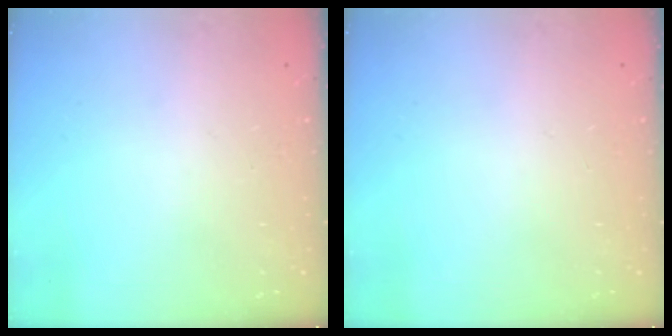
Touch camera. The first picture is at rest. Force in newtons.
{"total": 0.0}